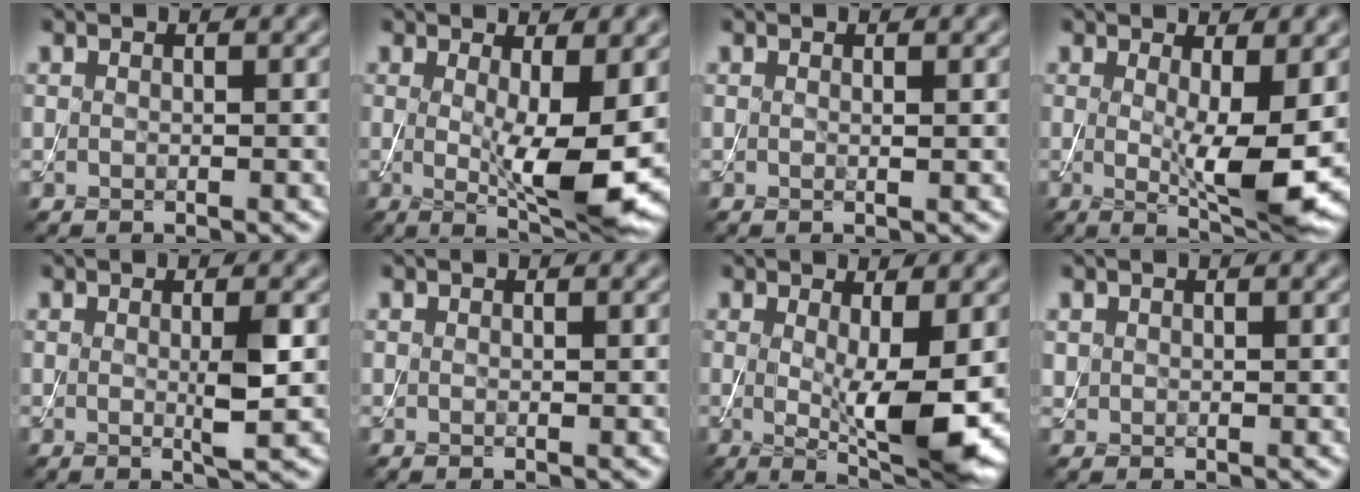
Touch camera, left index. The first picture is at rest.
{"total": 7.2, "force": [-0.2, 1.6, 7.0], "torque": [-0.106, -0.021, 0.005]}
{"total": 0.6, "force": [0.1, 0.0, 0.6], "torque": [-0.007, -0.001, 0.000]}
{"total": 6.4, "force": [0.0, 1.4, 6.3], "torque": [-0.096, -0.021, 0.006]}
{"total": 2.5, "force": [0.0, 0.2, 2.5], "torque": [-0.044, -0.008, -0.001]}
{"total": 0.0}
{"total": 6.7, "force": [-0.3, 1.4, 6.6], "torque": [-0.101, -0.019, 0.003]}
{"total": 0.6, "force": [0.3, 0.5, 0.0], "torque": [0.002, -0.002, 0.008]}